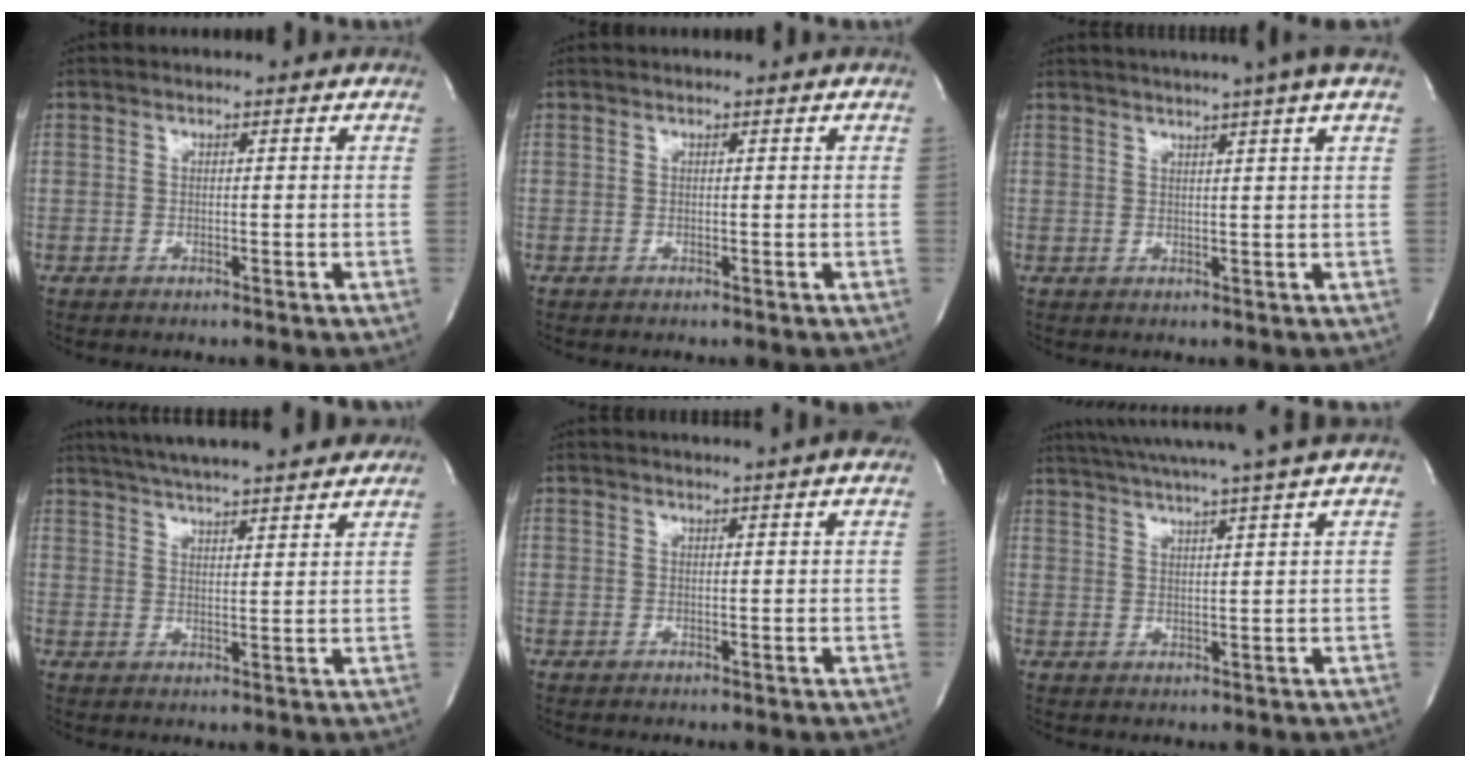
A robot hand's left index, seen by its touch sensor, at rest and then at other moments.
{"total": 0.0}
{"total": 9.1, "force": [7.1, -1.6, 5.5], "torque": [-0.086, 0.011, 0.077]}
{"total": 19.7, "force": [17.4, 1.7, 9.1], "torque": [-0.153, 0.021, 0.240]}
{"total": 7.1, "force": [6.3, -1.2, 2.9], "torque": [-0.036, 0.010, 0.061]}
{"total": 15.2, "force": [13.2, -2.0, 7.4], "torque": [-0.132, -0.013, 0.183]}